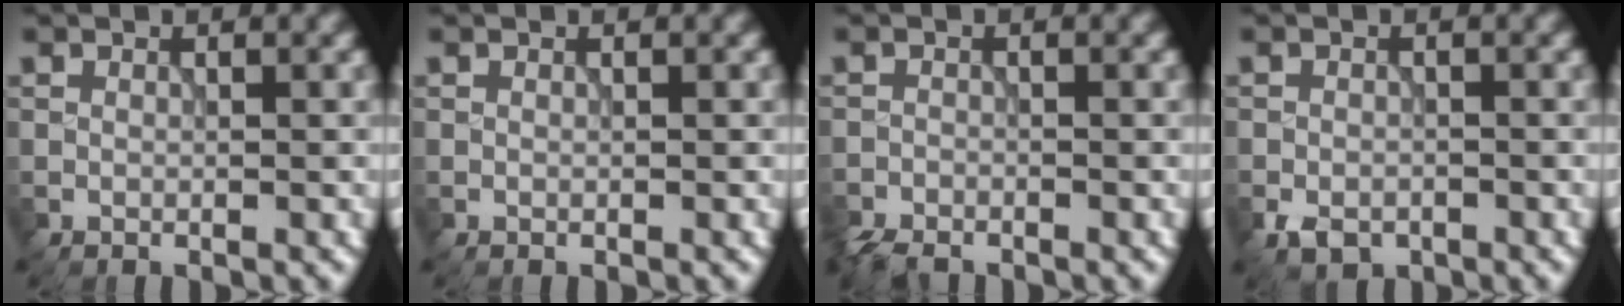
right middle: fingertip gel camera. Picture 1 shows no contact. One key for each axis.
{"total": 0.0}
{"total": 2.2, "fx": -2.0, "fy": 0.7, "fz": 0.5, "tx": -0.008, "ty": -0.006, "tz": -0.042}
{"total": 2.6, "fx": -1.5, "fy": 1.7, "fz": 1.3, "tx": -0.025, "ty": -0.009, "tz": -0.030}